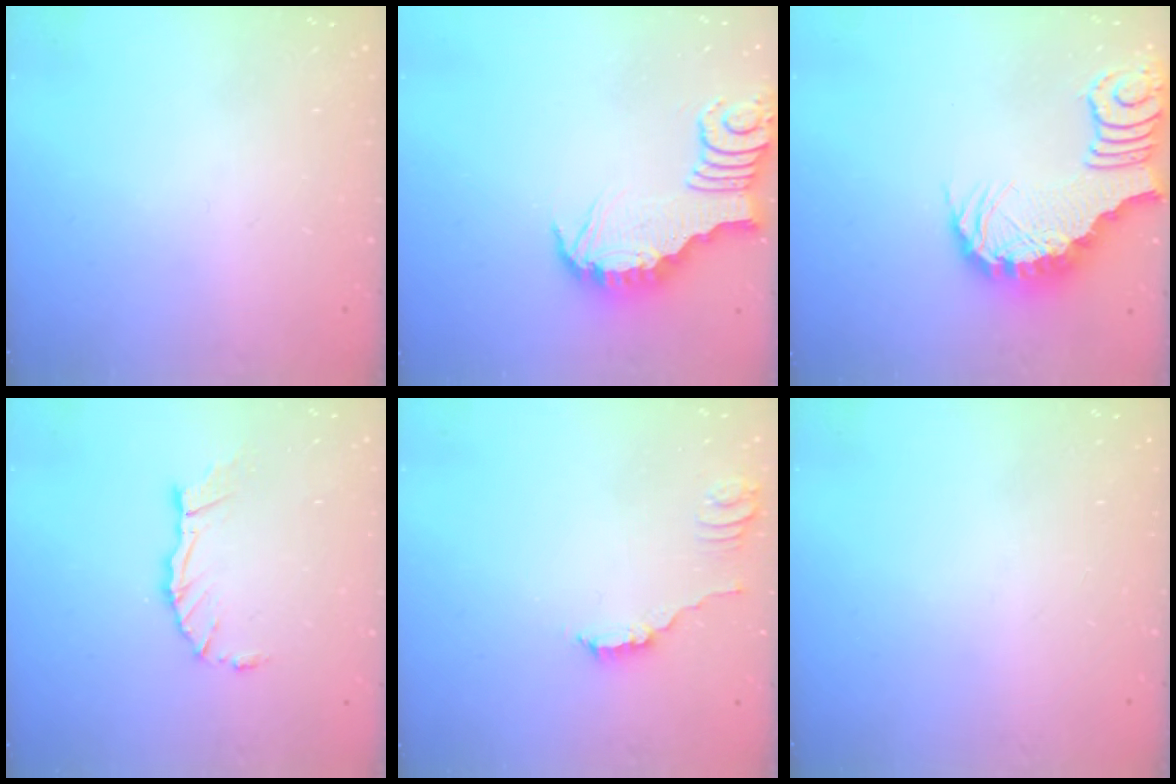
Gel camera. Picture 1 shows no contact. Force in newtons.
{"total": 3.7, "press": 3.7, "slide": 0.1}
{"total": 3.0, "press": 2.9, "slide": 0.7}
{"total": 8.5, "press": 8.5, "slide": 1.1}
{"total": 1.8, "press": 1.8, "slide": 0.3}
{"total": 0.0}